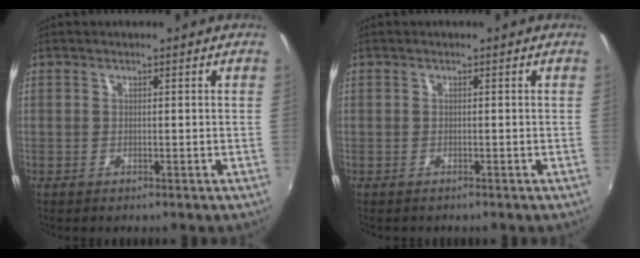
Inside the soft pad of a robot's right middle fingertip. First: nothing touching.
{"total": 0.7, "force": [-0.6, 0.3, 0.0], "torque": [-0.002, 0.000, -0.008]}